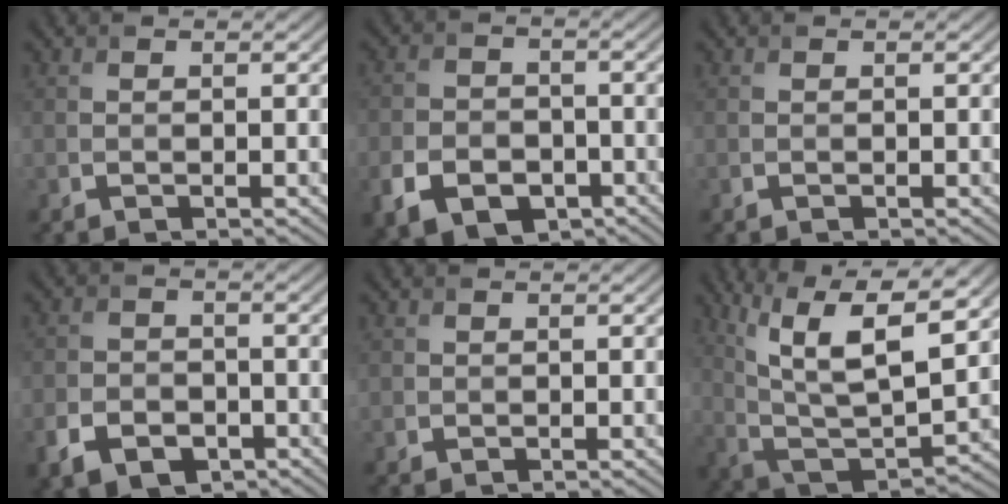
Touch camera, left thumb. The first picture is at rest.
{"total": 8.1, "force": [-4.1, 5.7, 4.1], "torque": [-0.091, -0.022, -0.071]}
{"total": 0.0}
{"total": 6.2, "force": [-3.3, 4.2, 3.2], "torque": [-0.070, -0.014, -0.056]}
{"total": 0.7, "force": [0.2, 0.7, 0.0], "torque": [0.000, -0.004, 0.005]}
{"total": 14.7, "force": [7.3, 5.6, 11.5], "torque": [-0.242, 0.003, 0.127]}